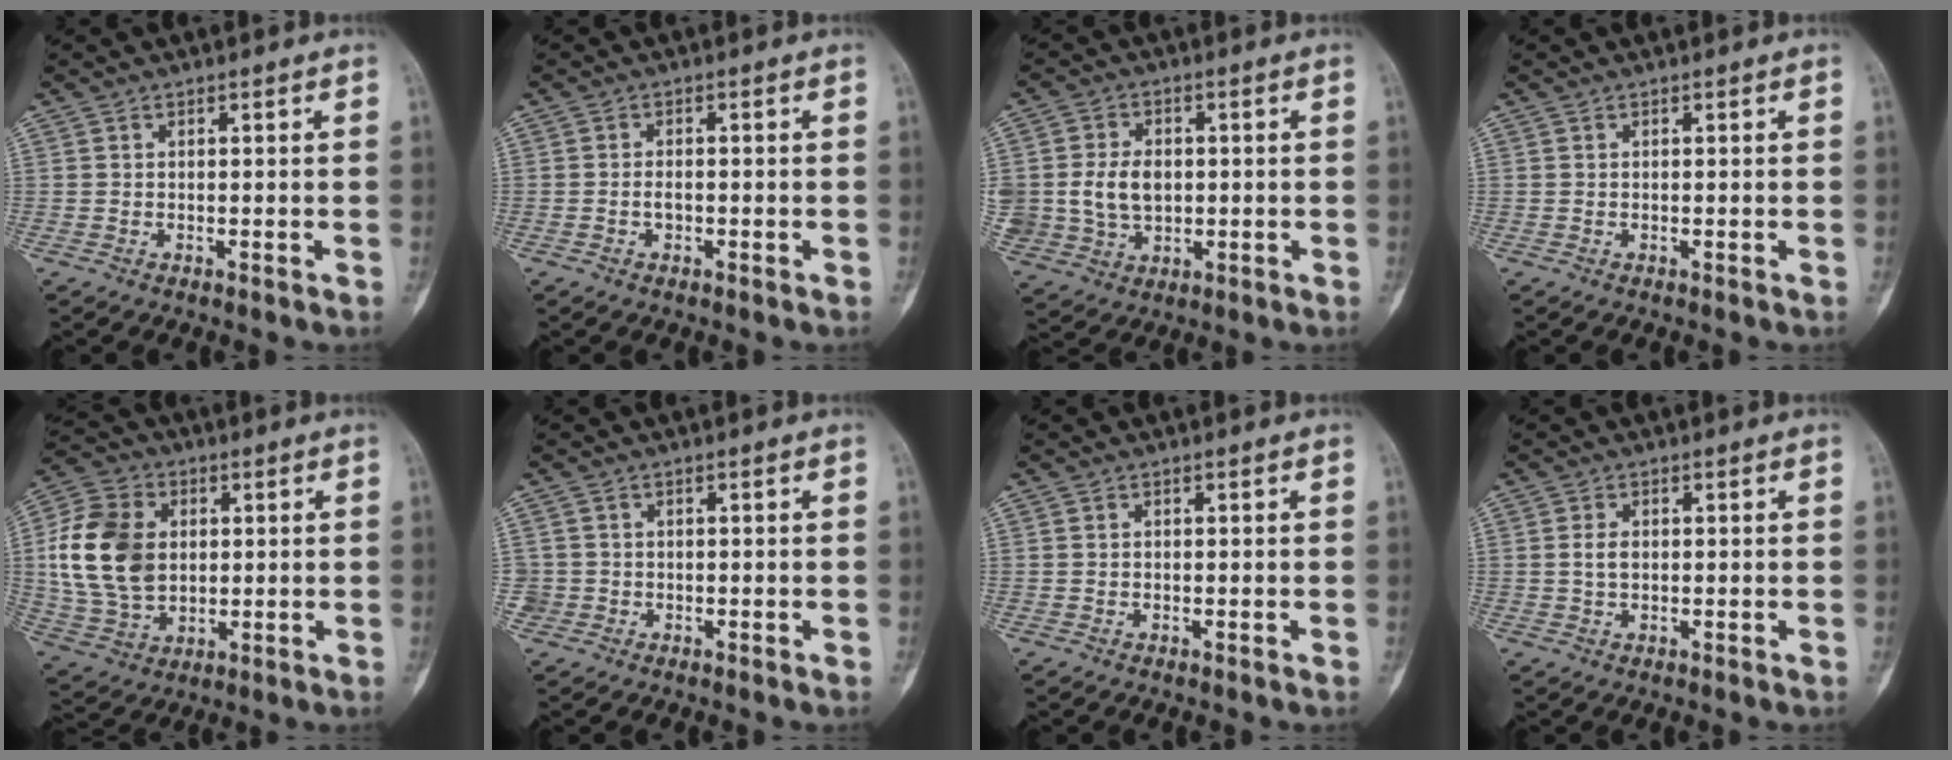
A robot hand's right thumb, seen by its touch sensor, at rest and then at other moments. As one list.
[{"total": 1.7, "force": [-0.6, 1.1, 1.1], "torque": [-0.019, 0.007, -0.011]}, {"total": 11.5, "force": [0.2, 8.8, 7.5], "torque": [-0.148, 0.003, 0.021]}, {"total": 0.0}, {"total": 16.5, "force": [1.8, 12.1, 11.1], "torque": [-0.194, 0.004, 0.038]}, {"total": 2.0, "force": [-0.6, 2.0, -0.1], "torque": [0.015, 0.009, -0.014]}, {"total": 0.0}, {"total": 2.2, "force": [0.1, 1.4, 1.7], "torque": [-0.030, 0.002, 0.001]}]